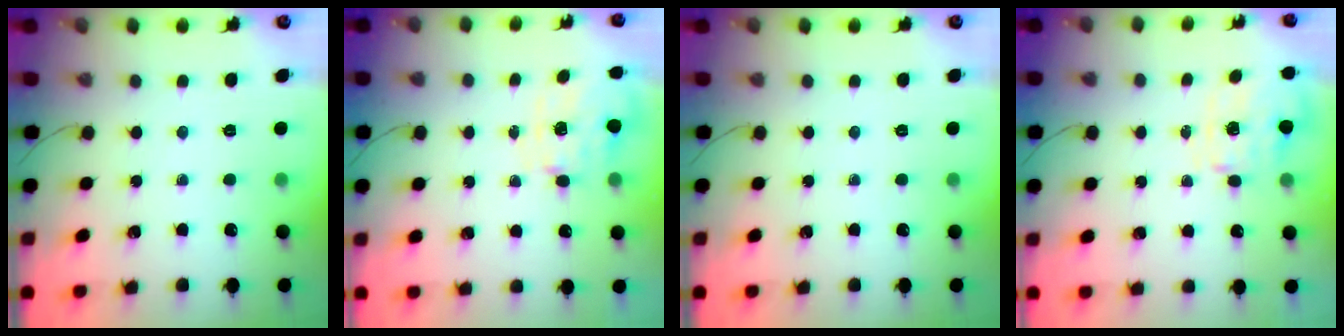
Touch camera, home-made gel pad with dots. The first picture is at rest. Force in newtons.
{"total": 3.8, "press": 3.7, "slide": 0.9}
{"total": 0.0}
{"total": 4.0, "press": 3.9, "slide": 0.8}